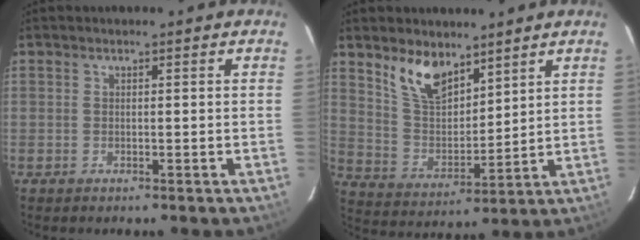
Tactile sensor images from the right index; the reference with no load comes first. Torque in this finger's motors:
{"motor_torque": [0.27, 0.24, 0.28, 0.08]}